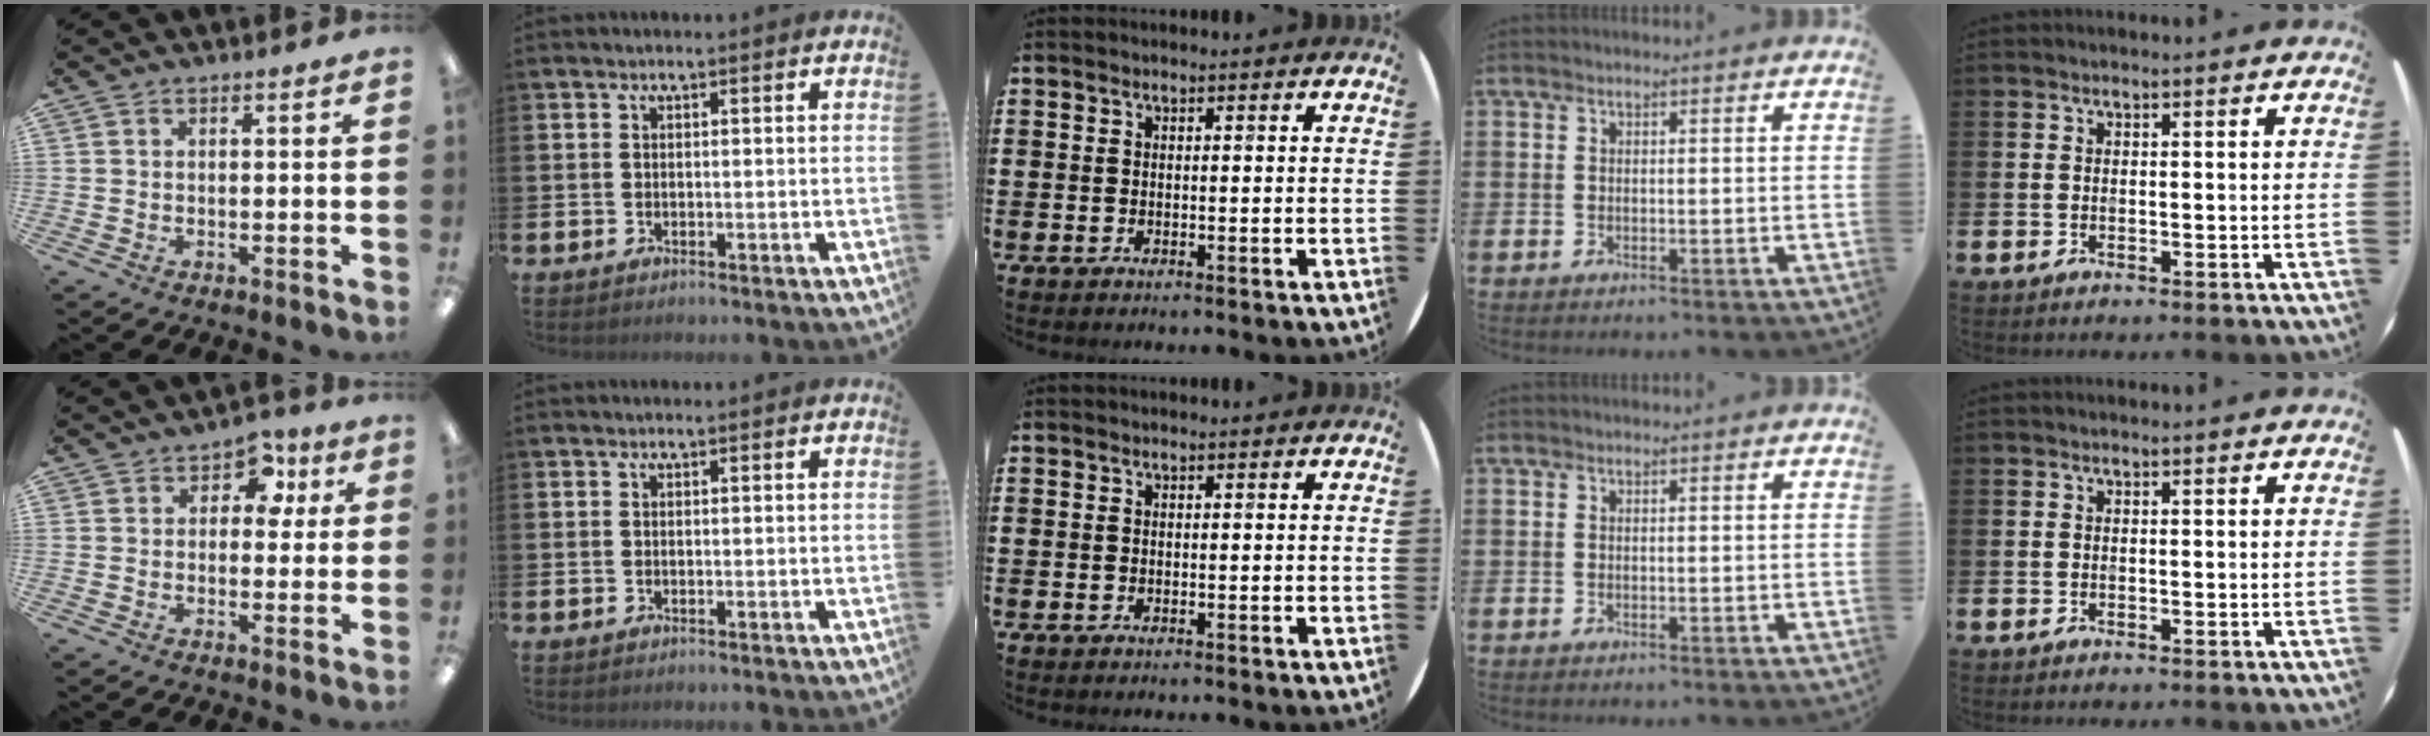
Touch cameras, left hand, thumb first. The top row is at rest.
{"thumb": {"total": 7.0, "force": [2.5, 5.0, 4.2], "torque": [-0.043, -0.001, 0.039]}}